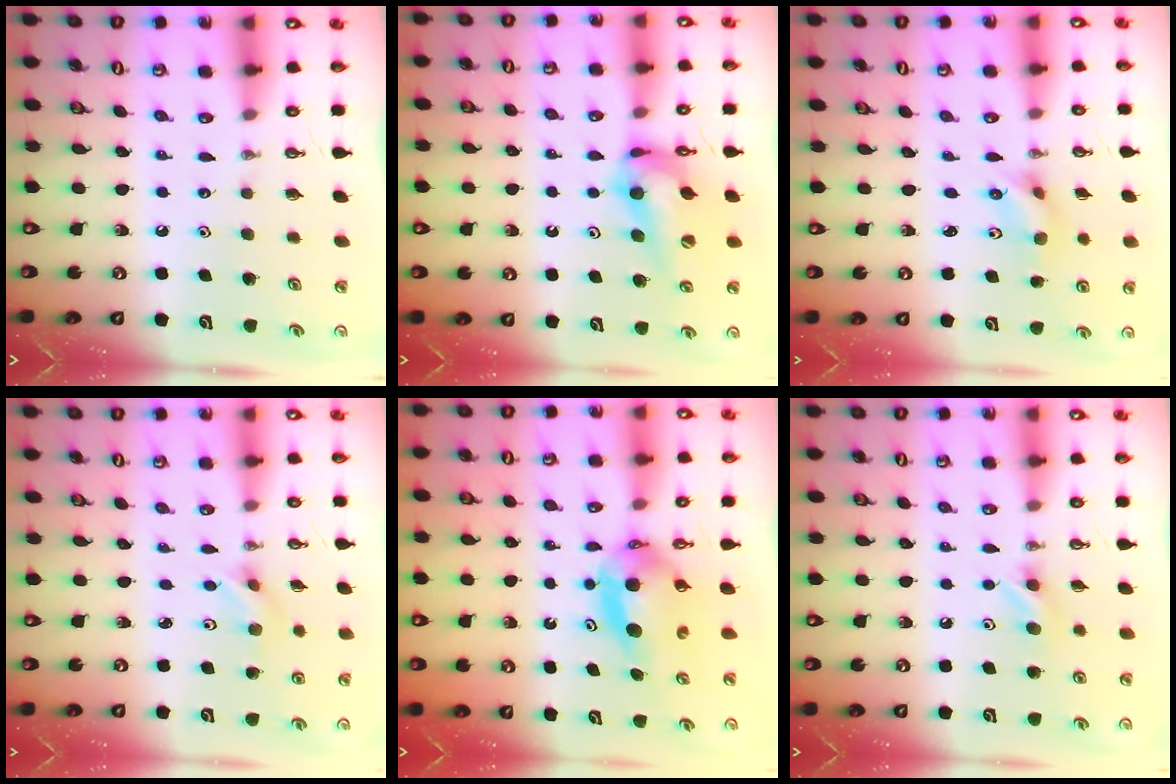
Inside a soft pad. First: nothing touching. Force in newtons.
{"total": 12.2, "press": 12.1, "slide": 1.2}
{"total": 7.3, "press": 2.5, "slide": 6.8}
{"total": 2.9, "press": 2.7, "slide": 1.2}
{"total": 6.1, "press": 5.5, "slide": 2.6}
{"total": 6.8, "press": 6.6, "slide": 1.6}